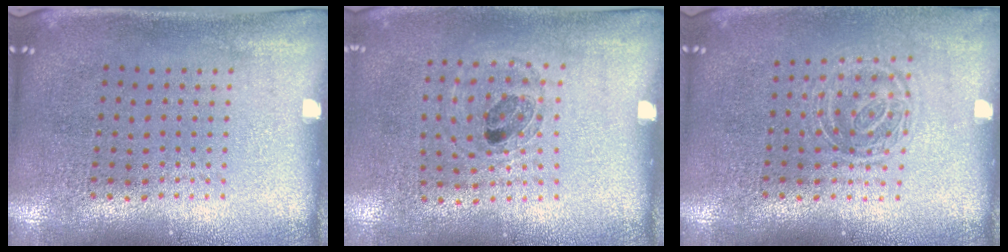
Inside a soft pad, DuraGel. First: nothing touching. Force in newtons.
{"total": 0.8, "press": 0.8, "slide": 0.3}
{"total": 1.3, "press": 1.0, "slide": 0.8}